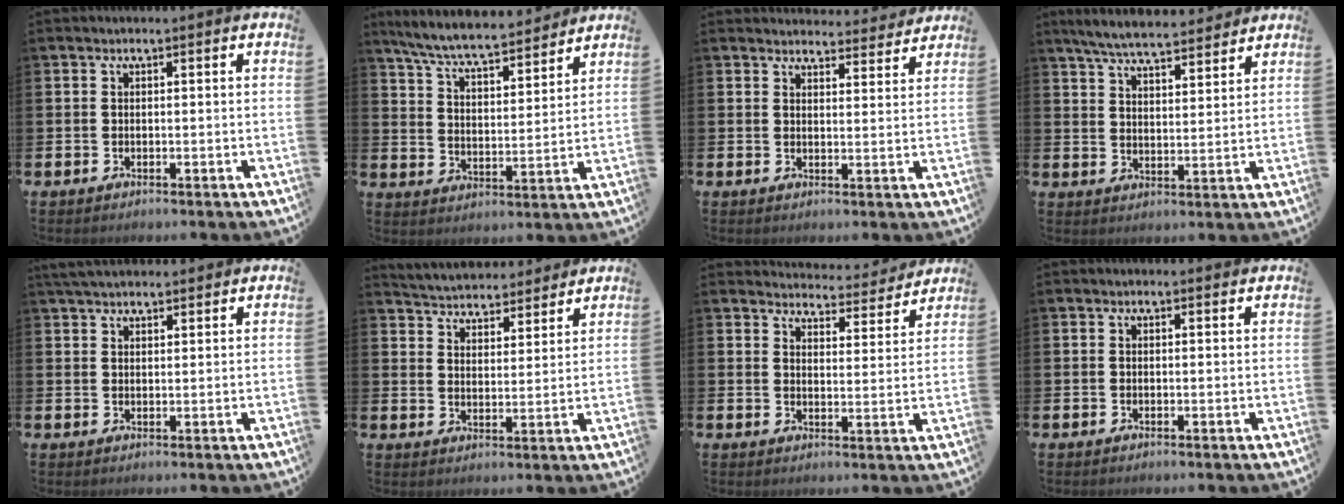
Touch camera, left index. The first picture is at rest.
{"total": 7.5, "force": [7.0, 0.9, 2.5], "torque": [-0.078, -0.044, 0.122]}
{"total": 3.5, "force": [3.5, 0.4, 0.0], "torque": [0.002, -0.025, 0.062]}
{"total": 6.4, "force": [6.1, 0.7, 1.7], "torque": [-0.049, -0.031, 0.109]}
{"total": 3.4, "force": [3.2, 0.8, 0.8], "torque": [-0.022, -0.009, 0.060]}
{"total": 4.9, "force": [4.7, 1.1, -0.3], "torque": [-0.011, -0.039, 0.082]}
{"total": 4.1, "force": [4.1, 0.5, 0.2], "torque": [-0.010, -0.038, 0.067]}
{"total": 0.0}